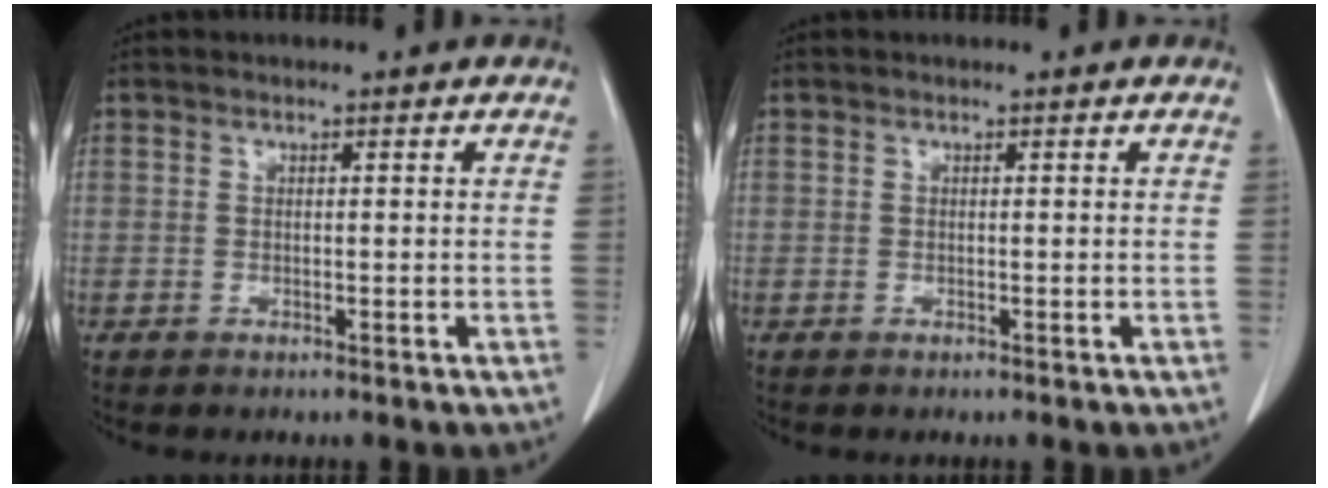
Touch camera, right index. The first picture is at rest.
{"total": 0.0}